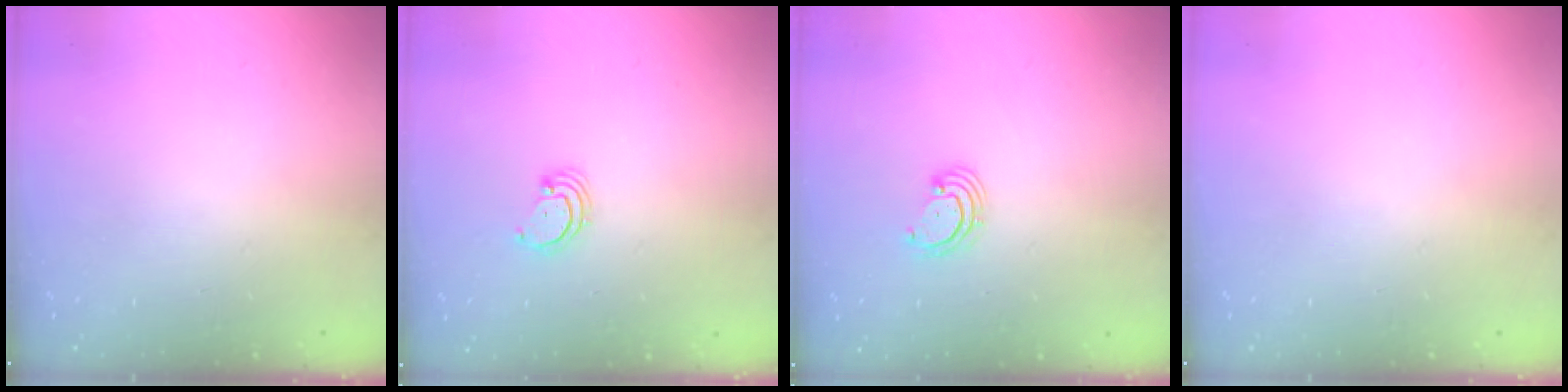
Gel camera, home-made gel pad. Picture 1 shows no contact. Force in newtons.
{"total": 2.5, "press": 2.5, "slide": 0.2}
{"total": 2.7, "press": 2.7, "slide": 0.7}
{"total": 0.0}